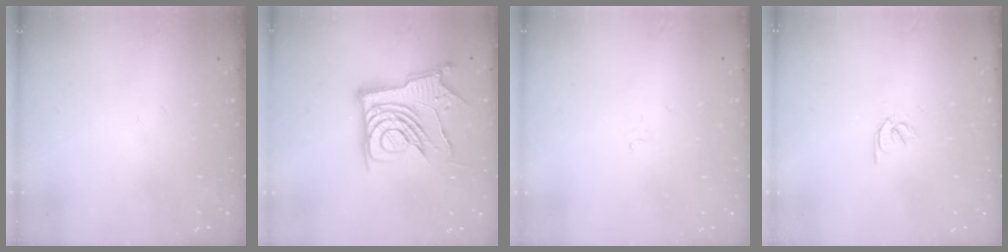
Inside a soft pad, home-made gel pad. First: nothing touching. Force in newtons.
{"total": 14.4, "press": 14.3, "slide": 1.5}
{"total": 1.2, "press": 1.2, "slide": 0.4}
{"total": 2.4, "press": 2.3, "slide": 0.7}